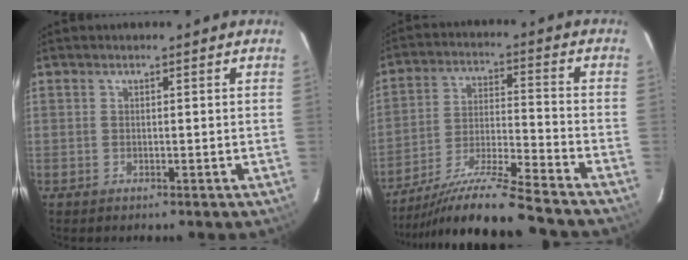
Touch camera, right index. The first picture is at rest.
{"total": 16.4, "force": [-14.5, -0.9, 7.6], "torque": [-0.153, -0.028, -0.250]}